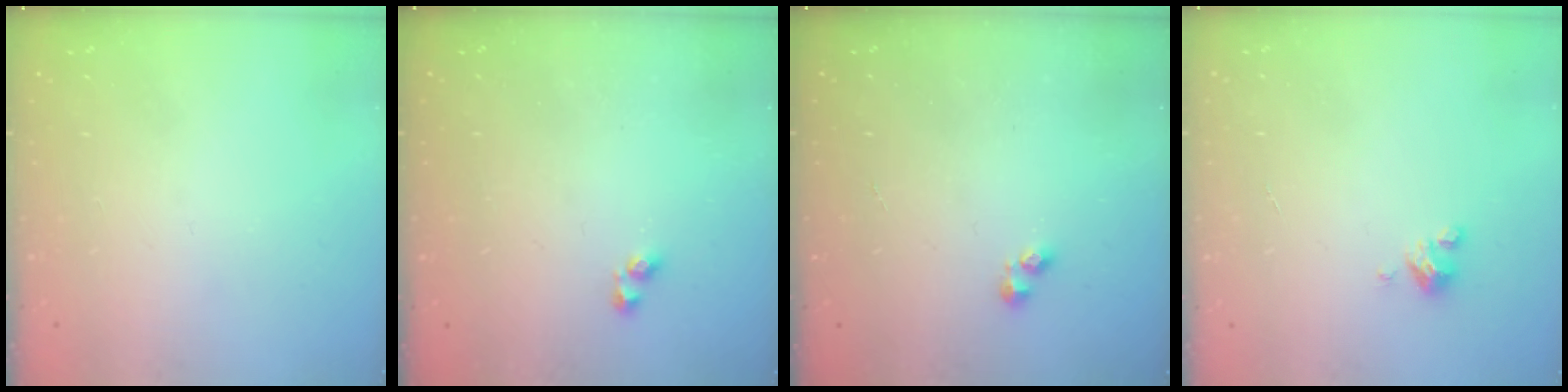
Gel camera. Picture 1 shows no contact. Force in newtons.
{"total": 2.9, "press": 2.9, "slide": 0.6}
{"total": 2.3, "press": 2.2, "slide": 0.3}
{"total": 3.7, "press": 3.7, "slide": 0.3}